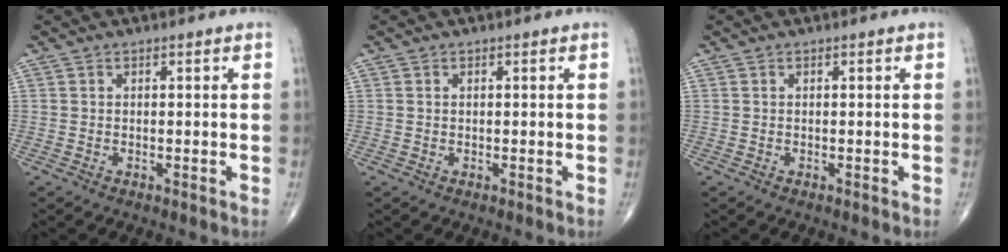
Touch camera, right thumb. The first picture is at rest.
{"total": 0.0}
{"total": 0.0}